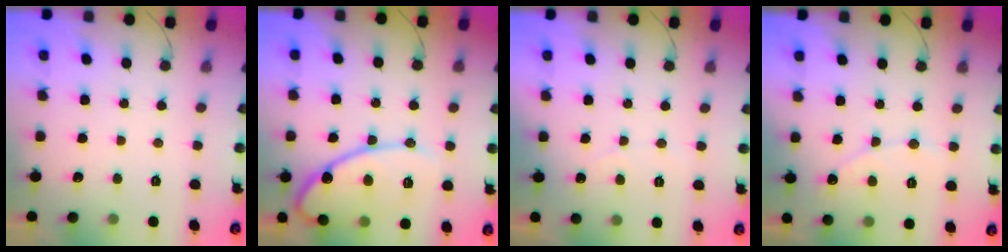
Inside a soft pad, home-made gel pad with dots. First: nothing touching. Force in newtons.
{"total": 13.2, "press": 13.2, "slide": 0.9}
{"total": 2.6, "press": 2.6, "slide": 0.2}
{"total": 5.7, "press": 5.7, "slide": 0.5}